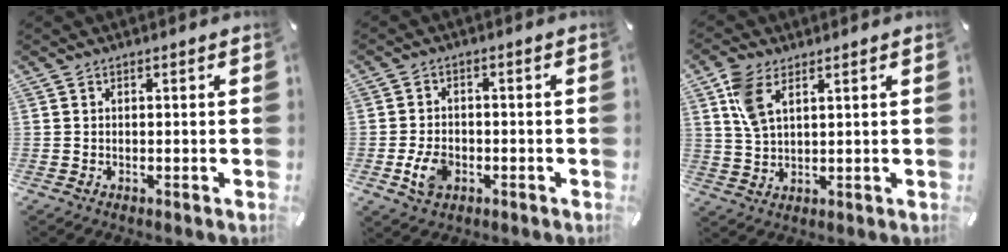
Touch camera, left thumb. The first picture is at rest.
{"total": 6.1, "force": [-2.1, 4.3, 3.8], "torque": [-0.085, 0.006, -0.039]}
{"total": 6.7, "force": [3.3, 3.5, 4.7], "torque": [-0.109, 0.001, 0.062]}